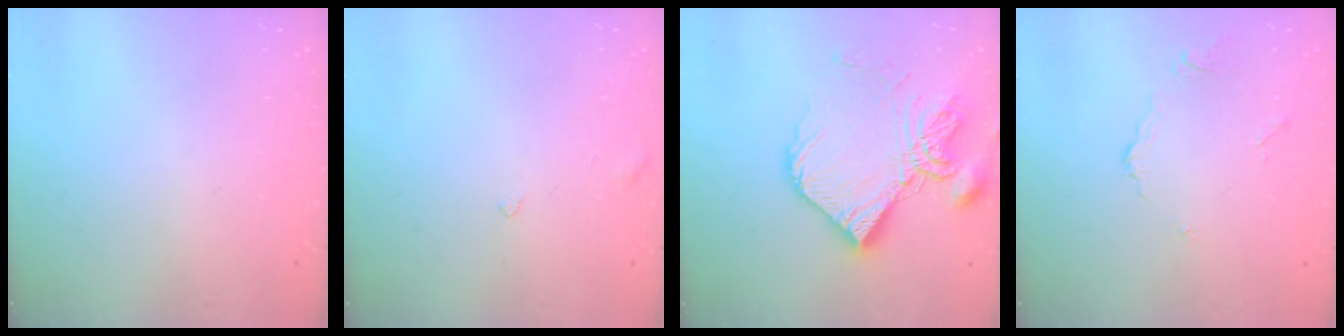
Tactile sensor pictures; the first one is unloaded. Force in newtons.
{"total": 3.4, "press": 3.4, "slide": 0.4}
{"total": 17.7, "press": 17.6, "slide": 1.9}
{"total": 3.0, "press": 2.9, "slide": 0.8}